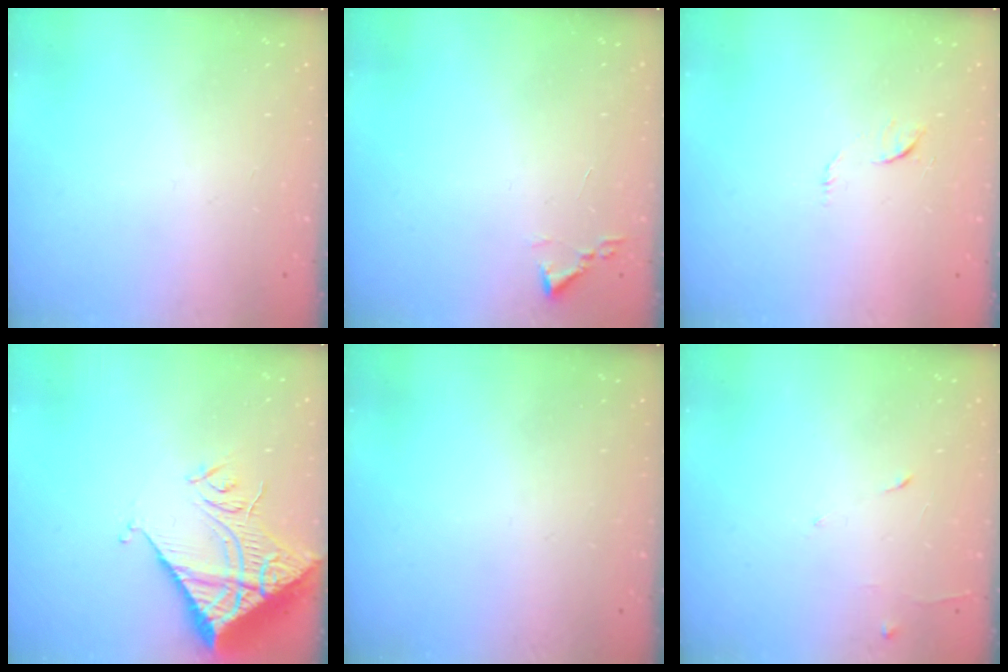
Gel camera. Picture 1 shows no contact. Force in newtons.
{"total": 1.9, "press": 1.8, "slide": 0.3}
{"total": 4.6, "press": 4.5, "slide": 0.5}
{"total": 13.5, "press": 13.4, "slide": 1.7}
{"total": 0.0}
{"total": 5.1, "press": 5.1, "slide": 0.8}